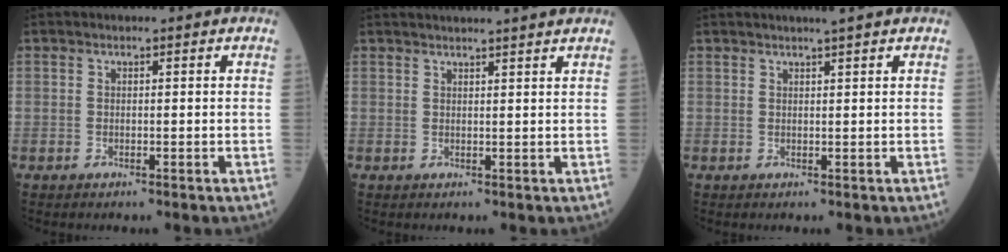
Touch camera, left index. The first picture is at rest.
{"total": 7.9, "force": [7.3, -0.8, 3.1], "torque": [-0.037, 0.026, 0.080]}
{"total": 2.5, "force": [2.0, -0.4, 1.3], "torque": [-0.017, 0.006, 0.030]}